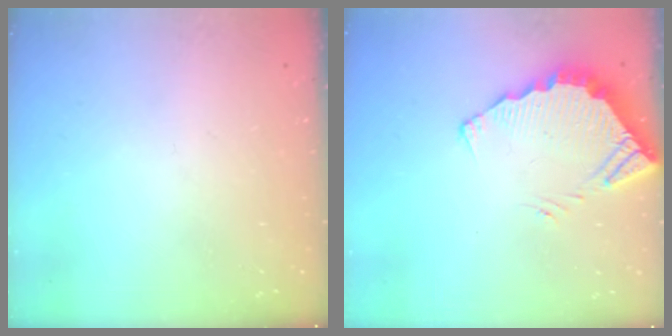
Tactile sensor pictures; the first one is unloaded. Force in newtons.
{"total": 3.9, "press": 3.9, "slide": 0.2}